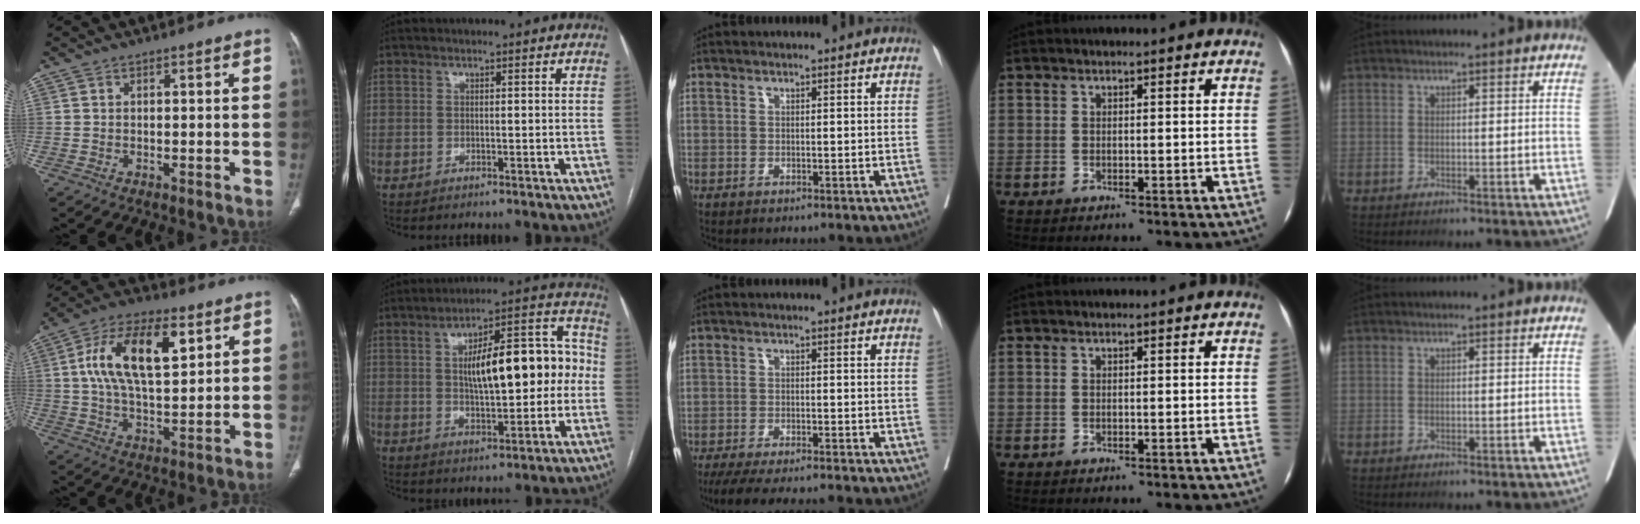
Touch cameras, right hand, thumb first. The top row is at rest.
{"thumb": {"total": 16.5, "force": [5.2, 7.7, 13.6], "torque": [-0.234, 0.000, 0.091]}, "index": {"total": 15.9, "force": [0.8, 5.5, 15.0], "torque": [-0.217, 0.045, 0.017]}, "middle": {"total": 11.2, "force": [-9.9, 0.7, 5.3], "torque": [-0.064, -0.018, -0.142]}}